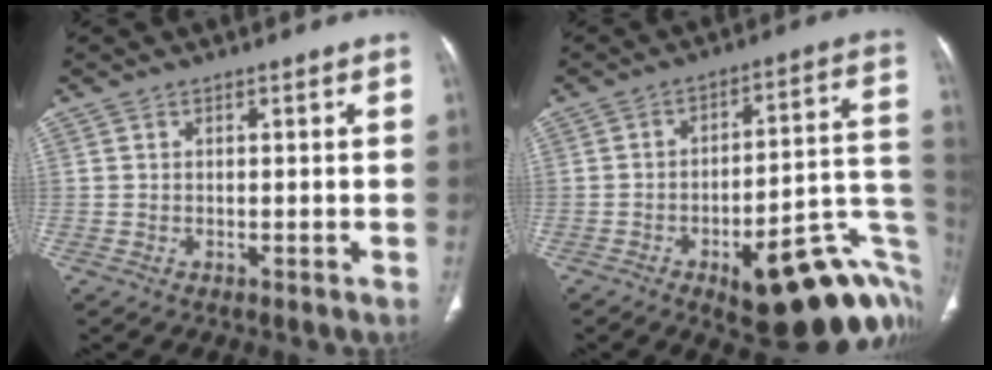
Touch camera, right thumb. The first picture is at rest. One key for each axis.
{"total": 25.6, "fx": -9.7, "fy": 9.0, "fz": 21.9, "tx": -0.199, "ty": 0.056, "tz": -0.115}